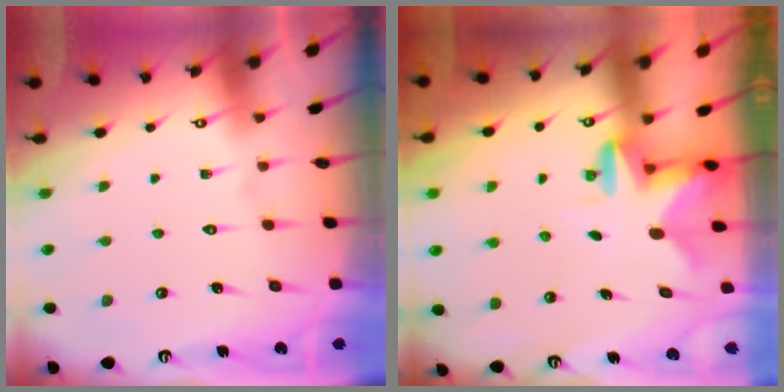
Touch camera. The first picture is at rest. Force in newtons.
{"total": 2.4, "press": 2.4, "slide": 0.4}